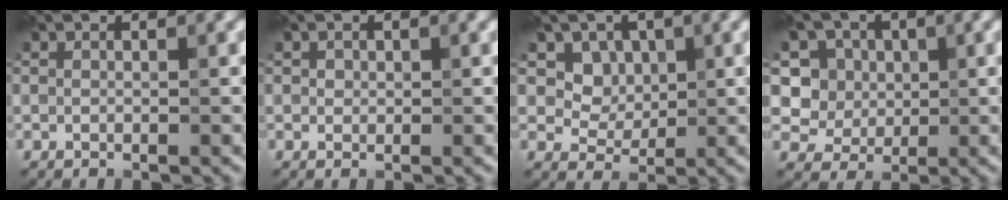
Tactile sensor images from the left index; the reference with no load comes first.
{"total": 0.7, "force": [0.3, 0.7, 0.1], "torque": [0.002, 0.006, 0.000]}
{"total": 4.3, "force": [2.0, 3.5, 1.5], "torque": [-0.036, -0.013, 0.048]}
{"total": 5.7, "force": [2.3, 4.9, 1.9], "torque": [-0.040, 0.001, 0.033]}